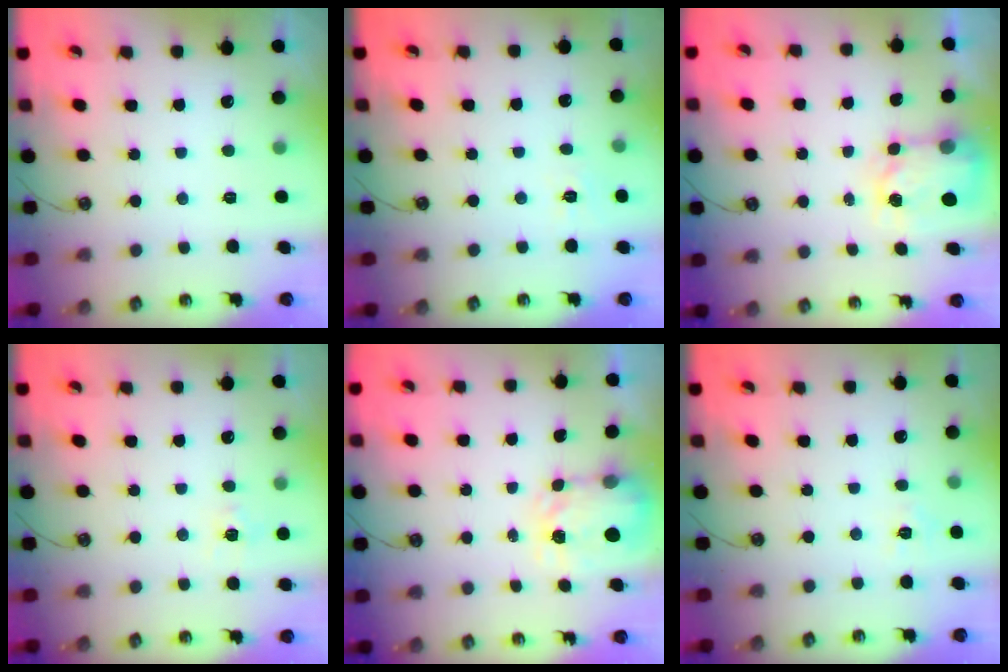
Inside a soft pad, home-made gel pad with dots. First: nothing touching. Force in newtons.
{"total": 3.5, "press": 3.4, "slide": 0.6}
{"total": 6.1, "press": 6.0, "slide": 0.7}
{"total": 5.8, "press": 5.8, "slide": 0.6}
{"total": 4.0, "press": 3.9, "slide": 0.6}
{"total": 7.0, "press": 6.9, "slide": 0.7}